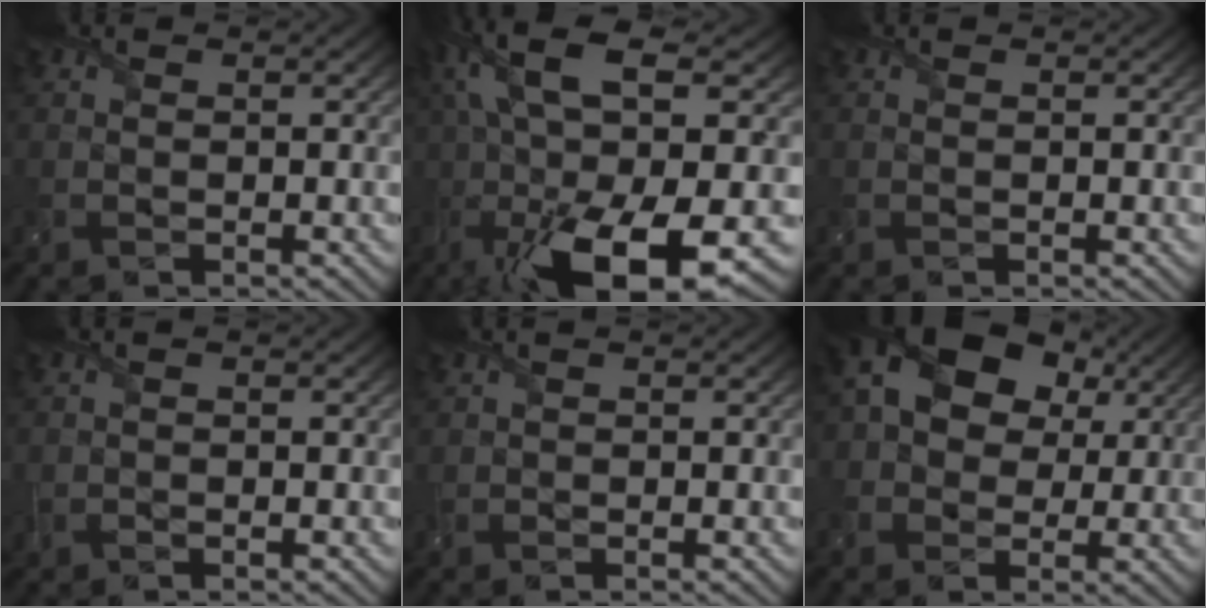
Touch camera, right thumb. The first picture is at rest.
{"total": 18.6, "force": [-0.1, 6.7, 17.4], "torque": [-0.348, 0.008, 0.012]}
{"total": 0.0}
{"total": 0.8, "force": [-0.1, 0.5, 0.6], "torque": [-0.016, 0.000, -0.002]}
{"total": 0.5, "force": [0.5, 0.1, 0.1], "torque": [-0.001, 0.006, 0.009]}
{"total": 13.2, "force": [4.1, 9.5, 8.2], "torque": [-0.164, 0.028, 0.061]}